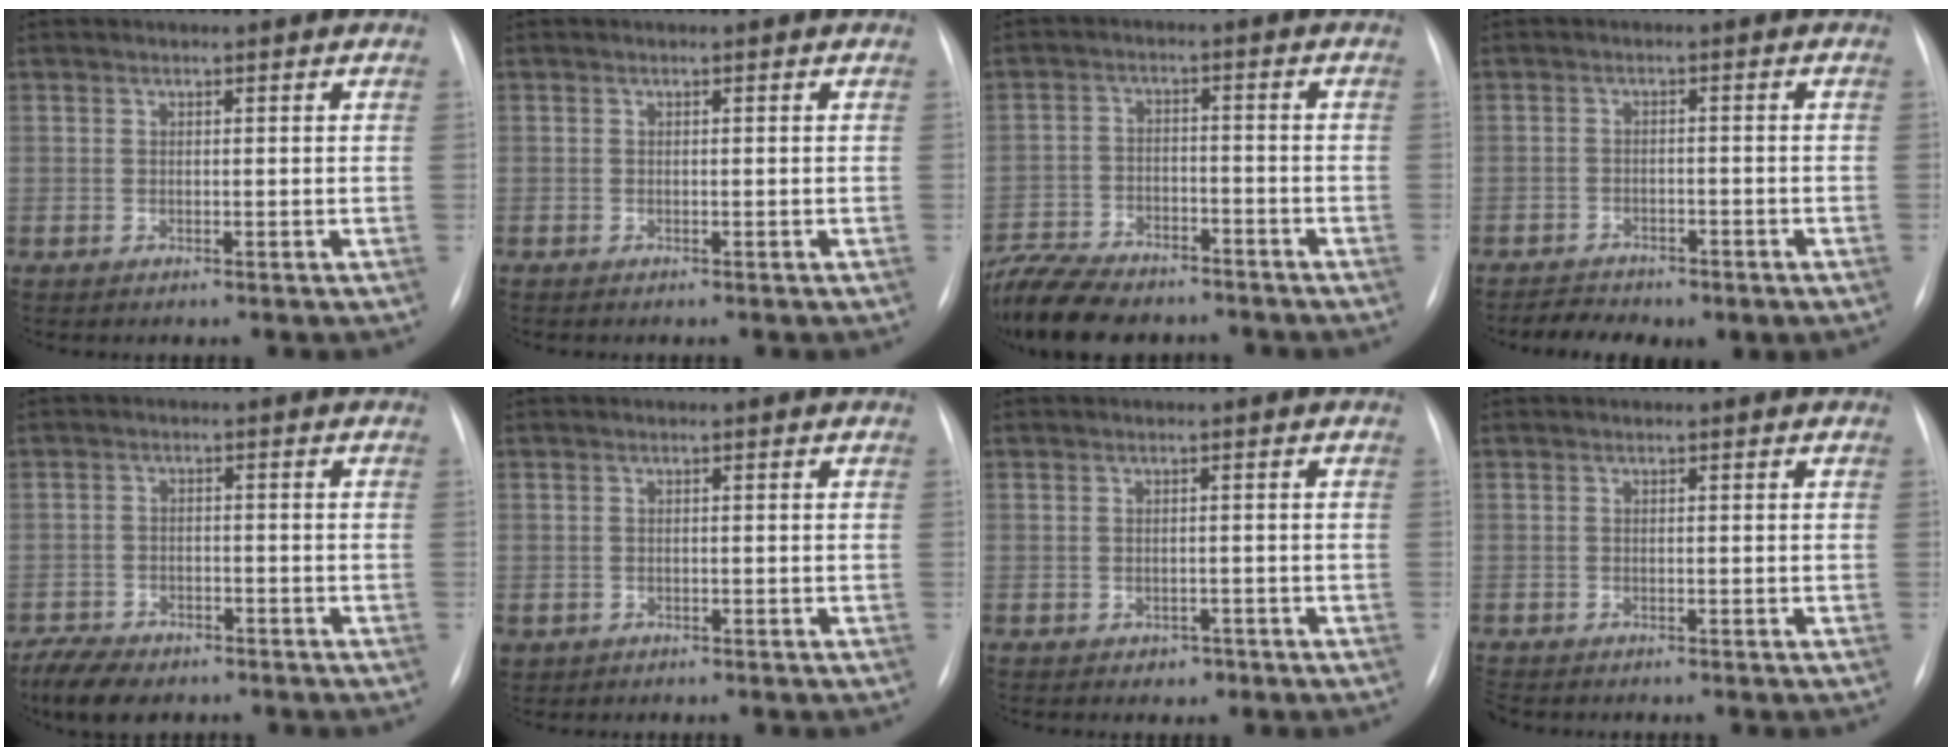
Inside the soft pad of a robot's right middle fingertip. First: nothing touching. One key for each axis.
{"total": 0.0}
{"total": 15.6, "fx": -12.7, "fy": 6.1, "fz": 6.8, "tx": -0.166, "ty": -0.005, "tz": -0.202}
{"total": 5.4, "fx": -4.1, "fy": 2.7, "fz": 2.4, "tx": -0.040, "ty": 0.002, "tz": -0.055}
{"total": 6.7, "fx": -5.3, "fy": 2.9, "fz": 2.8, "tx": -0.052, "ty": -0.008, "tz": -0.089}
{"total": 1.6, "fx": -0.7, "fy": 1.3, "fz": 0.4, "tx": -0.009, "ty": 0.002, "tz": -0.005}
{"total": 1.7, "fx": -1.0, "fy": 1.3, "fz": 0.4, "tx": -0.005, "ty": 0.004, "tz": -0.009}
{"total": 1.7, "fx": -1.5, "fy": 0.7, "fz": 0.5, "tx": -0.009, "ty": -0.003, "tz": -0.021}